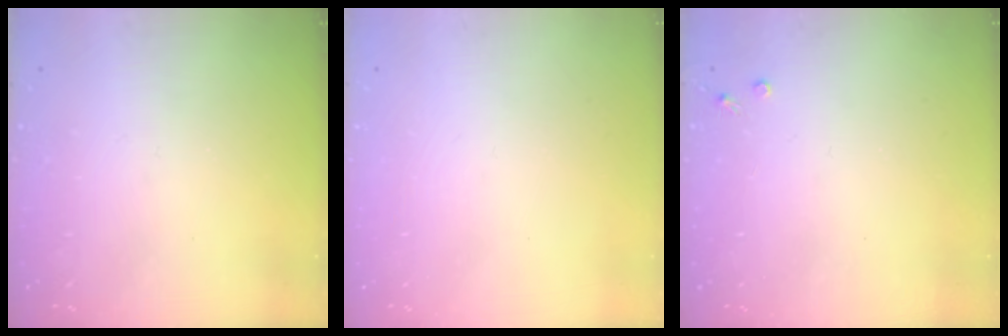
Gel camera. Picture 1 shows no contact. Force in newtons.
{"total": 0.0}
{"total": 2.7, "press": 2.7, "slide": 0.4}